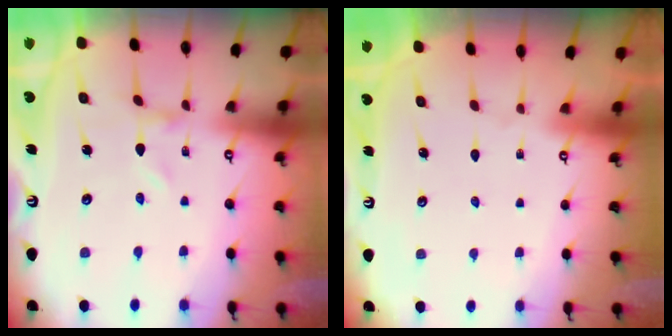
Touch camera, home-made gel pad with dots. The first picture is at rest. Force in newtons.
{"total": 1.6, "press": 1.6, "slide": 0.1}